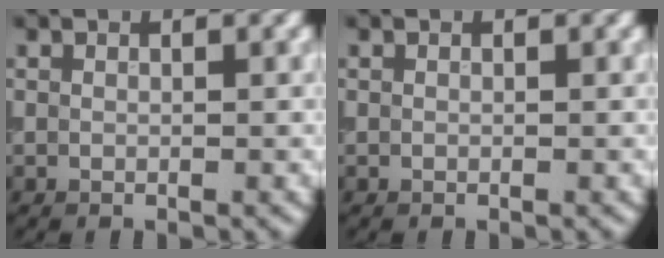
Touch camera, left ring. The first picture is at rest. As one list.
[{"total": 0.0}]